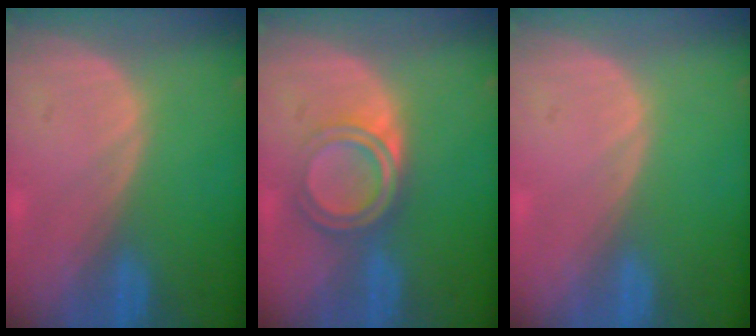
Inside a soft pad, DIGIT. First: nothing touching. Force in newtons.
{"total": 5.3, "press": 4.9, "slide": 2.0}
{"total": 0.0}